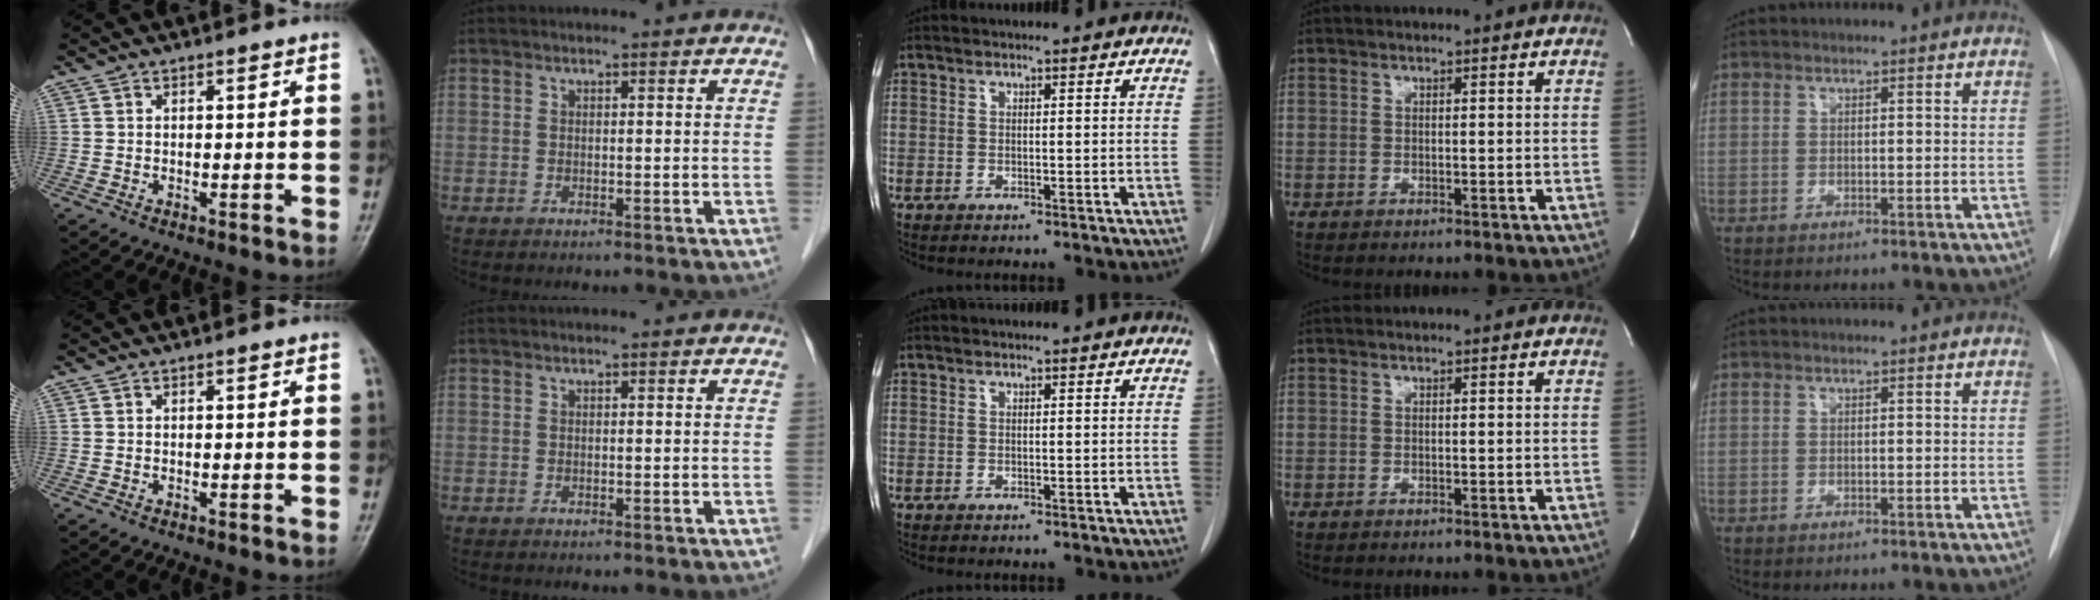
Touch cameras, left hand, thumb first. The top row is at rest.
{}